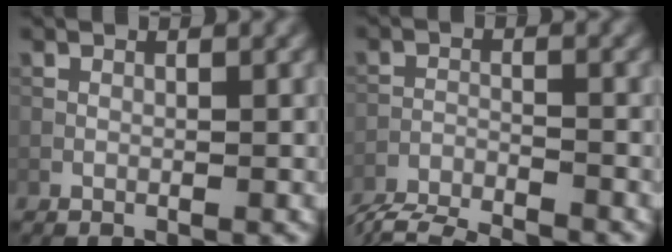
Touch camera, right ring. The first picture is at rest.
{"total": 8.9, "force": [-8.7, 1.3, 1.6], "torque": [-0.034, -0.024, -0.143]}